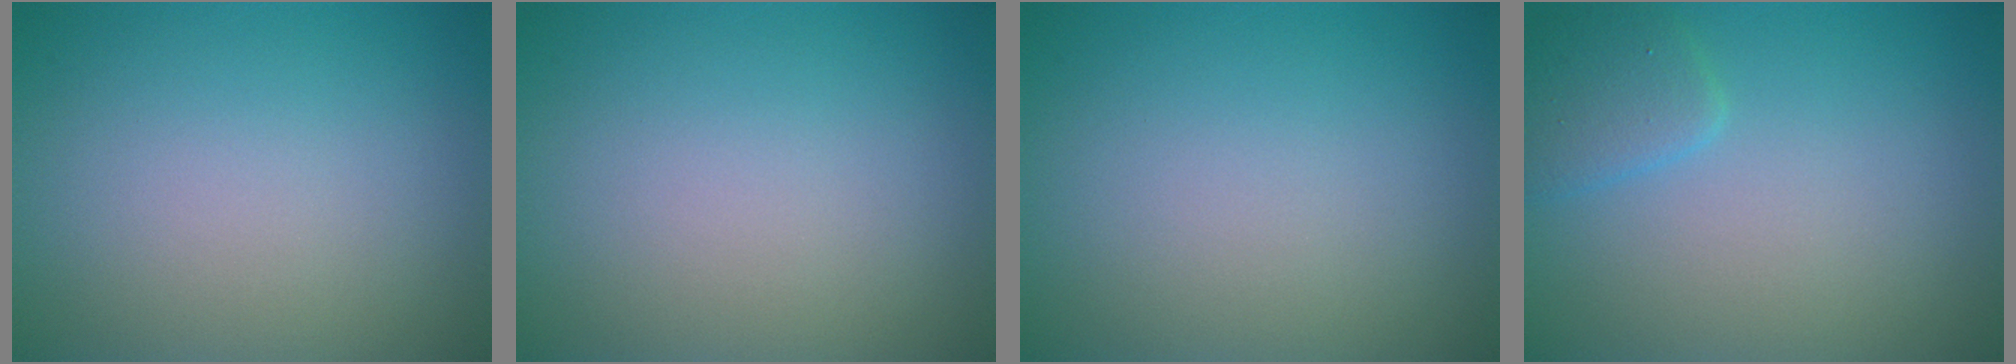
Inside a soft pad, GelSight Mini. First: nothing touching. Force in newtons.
{"total": 0.0}
{"total": 0.0}
{"total": 1.9, "press": 1.9, "slide": 0.2}